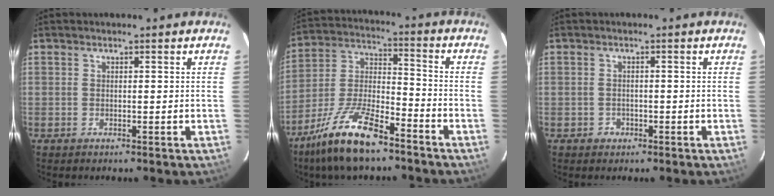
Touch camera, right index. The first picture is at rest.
{"total": 15.9, "force": [-11.0, 5.0, 10.3], "torque": [-0.220, -0.005, -0.207]}
{"total": 2.5, "force": [-1.9, 1.6, 0.0], "torque": [-0.002, 0.008, -0.032]}